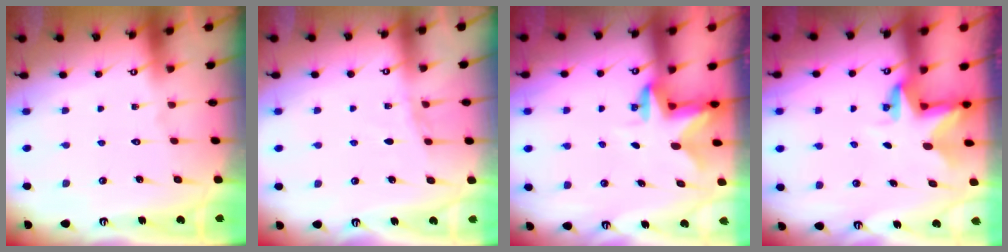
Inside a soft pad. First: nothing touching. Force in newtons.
{"total": 4.9, "press": 4.9, "slide": 0.5}
{"total": 2.4, "press": 2.3, "slide": 0.4}
{"total": 3.0, "press": 3.0, "slide": 0.2}